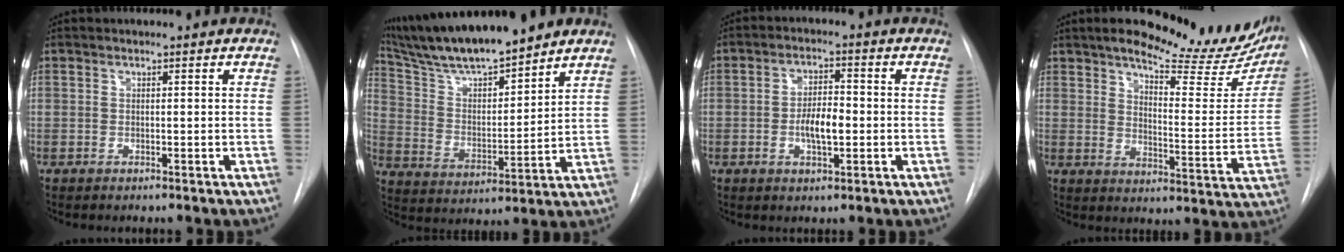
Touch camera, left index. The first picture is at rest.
{"total": 16.4, "force": [14.3, 1.5, 8.0], "torque": [-0.145, 0.007, 0.259]}
{"total": 5.3, "force": [-1.0, 1.9, 4.8], "torque": [-0.090, 0.003, -0.018]}
{"total": 20.6, "force": [17.2, 5.3, 10.0], "torque": [-0.123, -0.035, 0.208]}